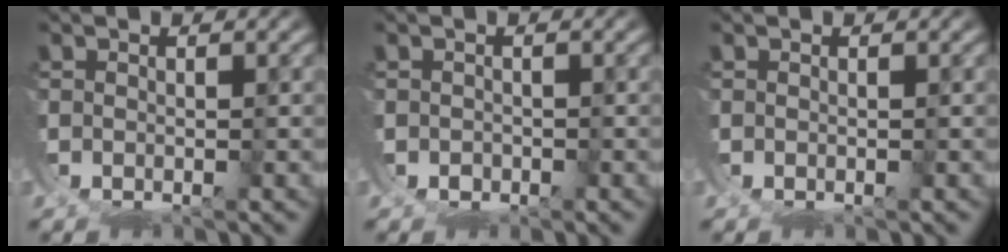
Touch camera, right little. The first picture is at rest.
{"total": 1.6, "force": [0.4, -0.7, -1.4], "torque": [0.021, -0.005, 0.009]}
{"total": 0.0}